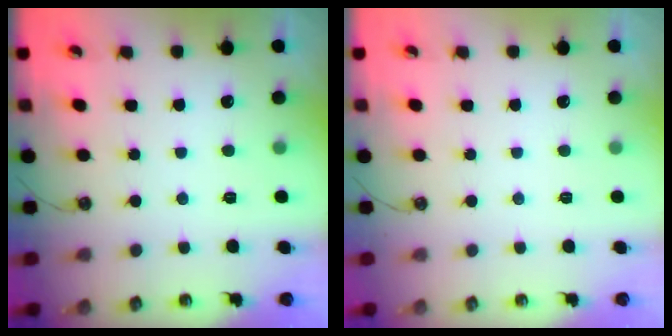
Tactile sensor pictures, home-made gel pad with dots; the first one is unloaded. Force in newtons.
{"total": 0.0}